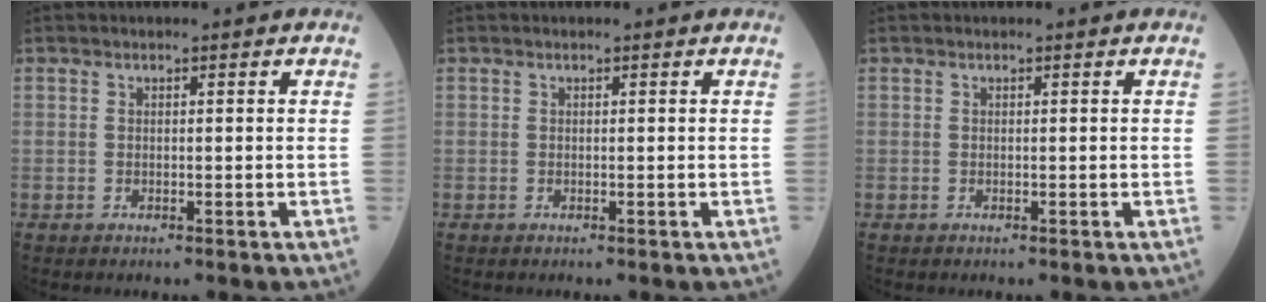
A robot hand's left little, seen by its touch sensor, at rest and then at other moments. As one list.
[{"total": 0.0}, {"total": 0.0}]